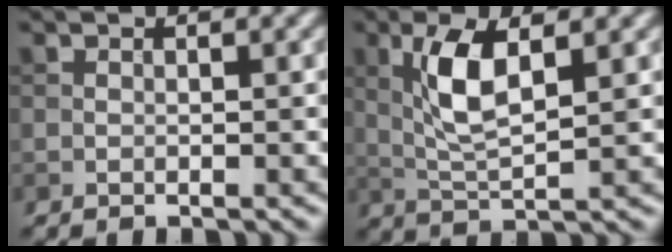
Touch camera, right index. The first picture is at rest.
{"total": 5.1, "force": [1.3, 1.6, 4.7], "torque": [-0.102, 0.004, 0.028]}